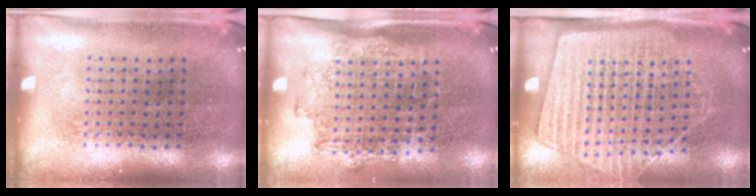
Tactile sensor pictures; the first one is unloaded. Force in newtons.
{"total": 1.3, "press": 1.0, "slide": 0.8}
{"total": 1.7, "press": 1.4, "slide": 1.0}